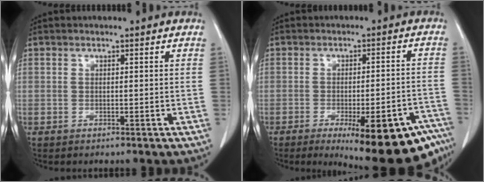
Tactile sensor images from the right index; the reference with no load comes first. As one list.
[{"total": 19.3, "force": [-12.6, 4.4, 13.9], "torque": [-0.092, 0.010, -0.153]}]